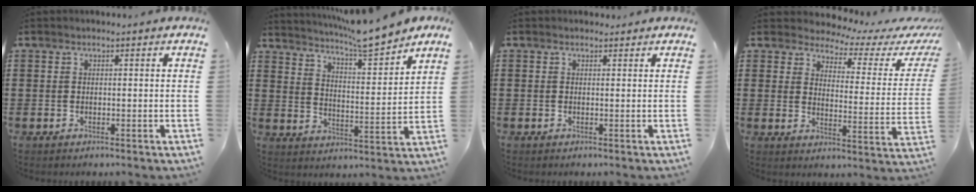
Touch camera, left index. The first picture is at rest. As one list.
[{"total": 7.4, "force": [7.0, -0.2, 2.6], "torque": [-0.060, -0.045, 0.118]}, {"total": 0.7, "force": [0.3, 0.6, 0.1], "torque": [-0.003, 0.005, 0.005]}, {"total": 3.3, "force": [2.9, 1.2, 1.1], "torque": [-0.035, -0.025, 0.043]}]